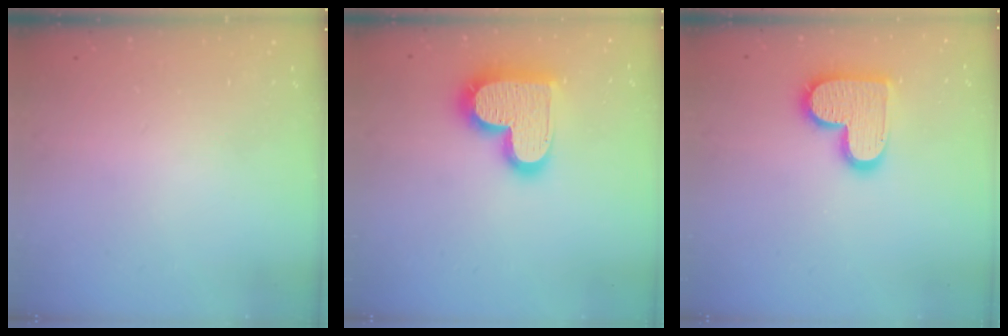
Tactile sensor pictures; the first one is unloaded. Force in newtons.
{"total": 19.5, "press": 19.5, "slide": 1.5}
{"total": 15.1, "press": 15.0, "slide": 0.9}